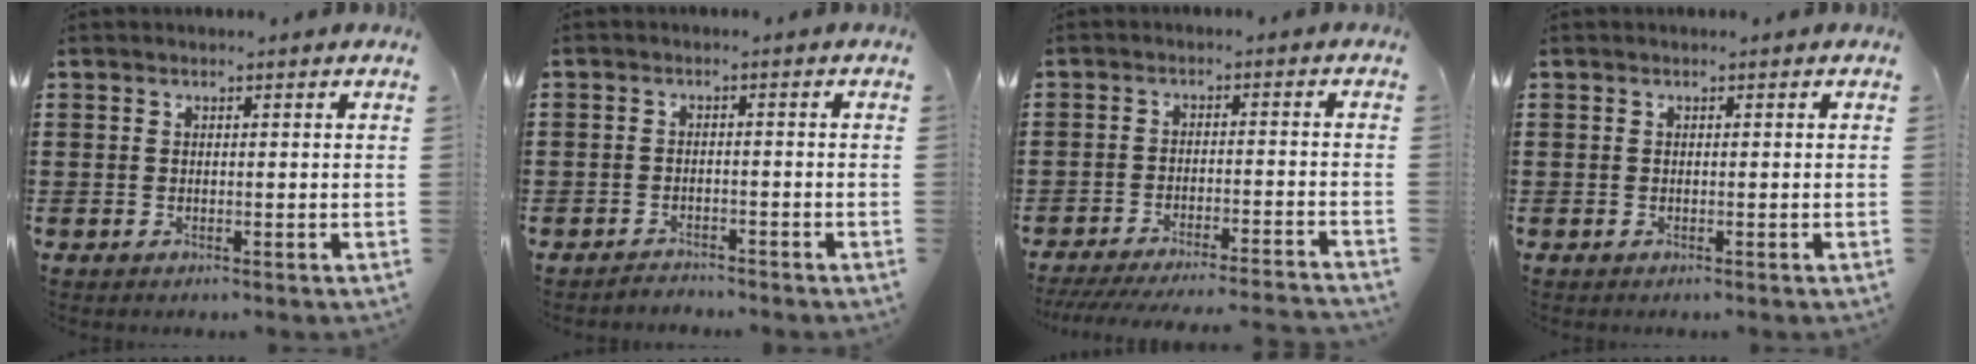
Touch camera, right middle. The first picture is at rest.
{"total": 2.0, "force": [-2.0, 0.3, -0.3], "torque": [-0.002, 0.000, -0.045]}
{"total": 4.5, "force": [-4.2, -0.3, 1.5], "torque": [-0.031, -0.013, -0.083]}
{"total": 0.0}